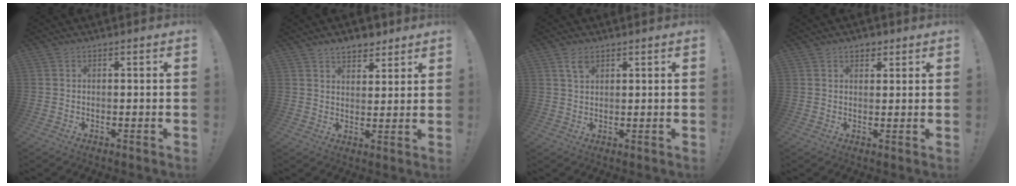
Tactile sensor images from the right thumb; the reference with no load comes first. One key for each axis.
{"total": 5.8, "fx": 4.7, "fy": 3.0, "fz": 1.6, "tx": -0.008, "ty": -0.030, "tz": 0.085}
{"total": 3.4, "fx": 2.0, "fy": 1.7, "fz": 2.2, "tx": -0.038, "ty": -0.004, "tz": 0.036}
{"total": 2.6, "fx": 1.5, "fy": 1.9, "fz": 0.9, "tx": 0.000, "ty": -0.006, "tz": 0.024}